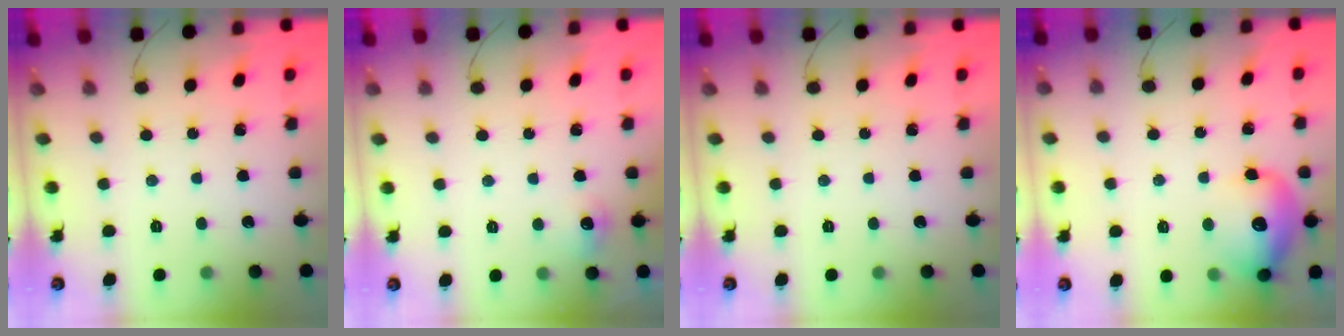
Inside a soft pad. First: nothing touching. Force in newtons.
{"total": 5.4, "press": 5.2, "slide": 1.4}
{"total": 0.0}
{"total": 14.7, "press": 14.5, "slide": 2.4}